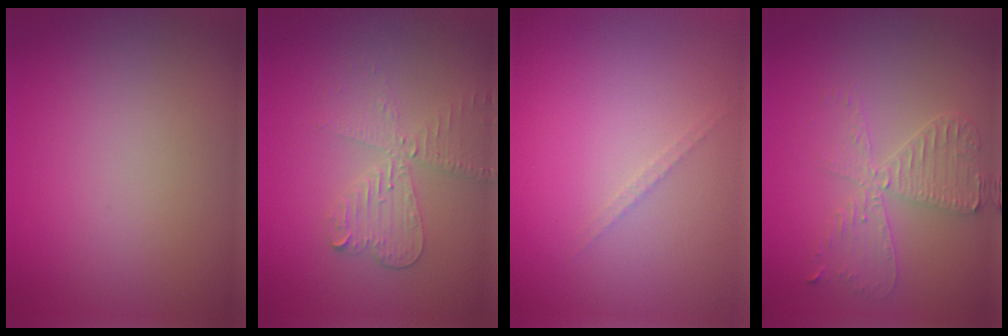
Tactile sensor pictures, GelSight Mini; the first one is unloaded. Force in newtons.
{"total": 3.5, "press": 3.0, "slide": 1.9}
{"total": 0.8, "press": 0.8, "slide": 0.0}
{"total": 3.7, "press": 3.2, "slide": 1.9}